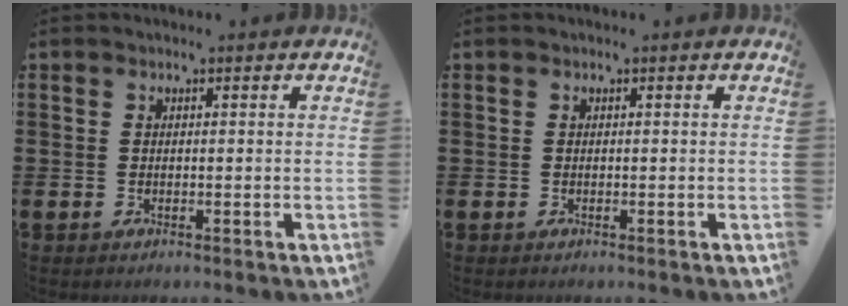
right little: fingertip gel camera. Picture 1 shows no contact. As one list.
[{"total": 0.0}]